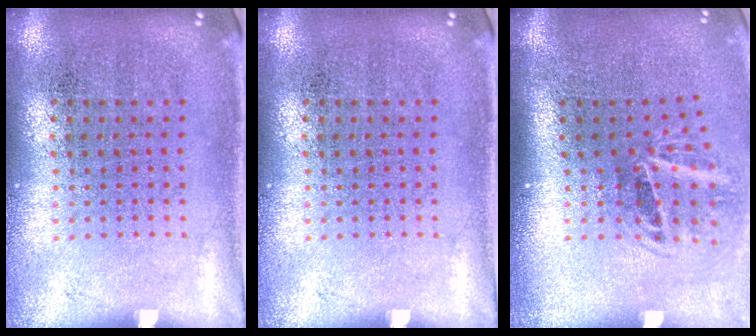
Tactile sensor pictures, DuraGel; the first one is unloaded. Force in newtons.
{"total": 0.0}
{"total": 2.0, "press": 1.3, "slide": 1.6}